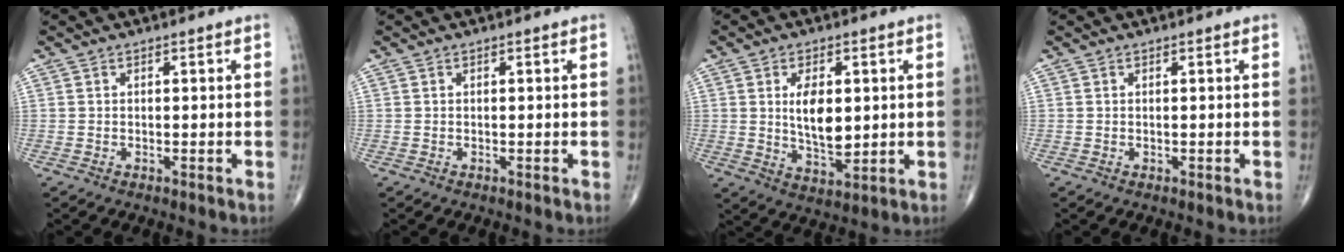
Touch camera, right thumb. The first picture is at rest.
{"total": 0.0}
{"total": 8.9, "force": [1.3, 4.6, 7.5], "torque": [-0.114, -0.017, 0.030]}
{"total": 0.0}